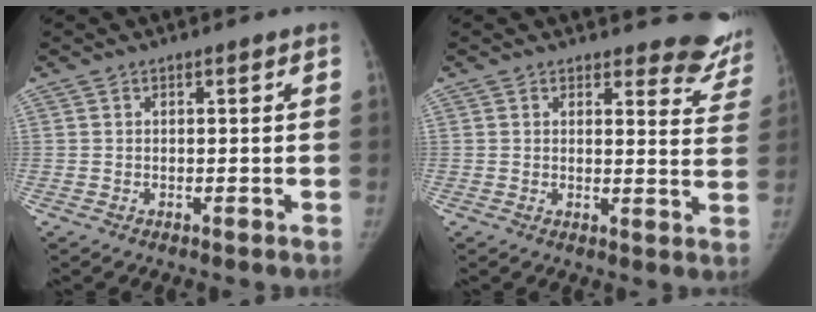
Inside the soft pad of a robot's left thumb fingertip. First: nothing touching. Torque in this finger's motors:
{"motor_torque": [2.98, 1.37, 0.81, -0.72, 0.08]}